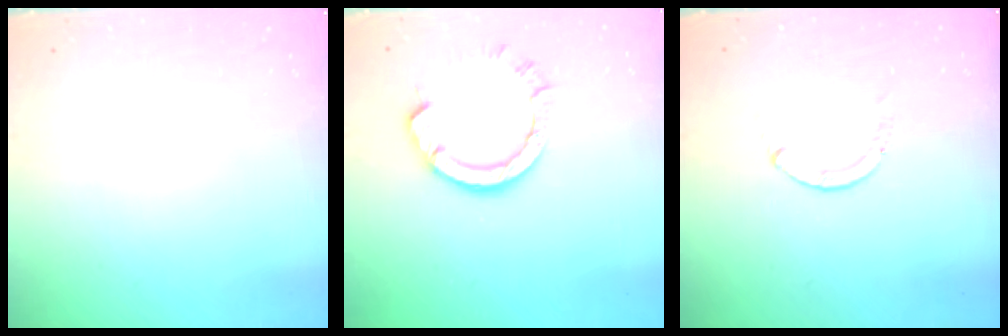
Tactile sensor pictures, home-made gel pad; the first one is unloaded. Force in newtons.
{"total": 7.7, "press": 7.7, "slide": 0.6}
{"total": 0.0}